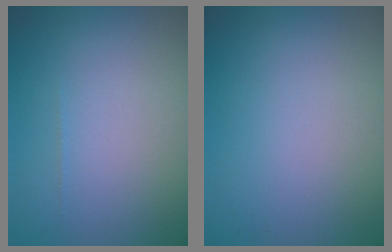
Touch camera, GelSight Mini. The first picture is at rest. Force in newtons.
{"total": 0.0}